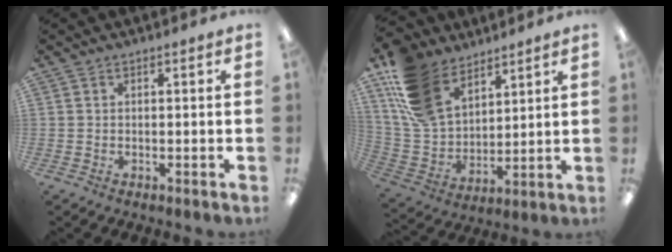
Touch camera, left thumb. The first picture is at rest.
{"total": 17.3, "force": [10.9, 10.8, 8.1], "torque": [-0.186, -0.040, 0.216]}